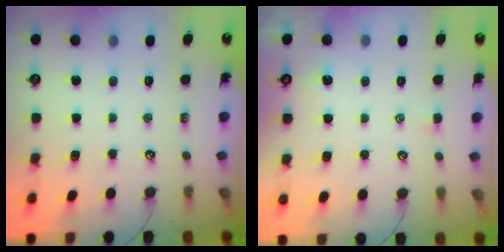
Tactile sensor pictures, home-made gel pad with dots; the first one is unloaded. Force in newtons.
{"total": 2.2, "press": 2.1, "slide": 0.3}